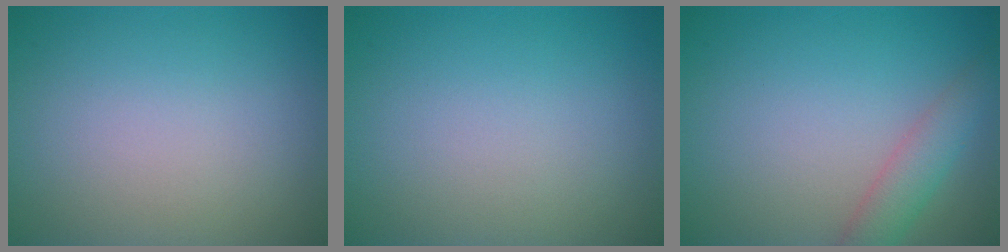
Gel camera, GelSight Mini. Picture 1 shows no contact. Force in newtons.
{"total": 0.0}
{"total": 2.8, "press": 2.8, "slide": 0.2}